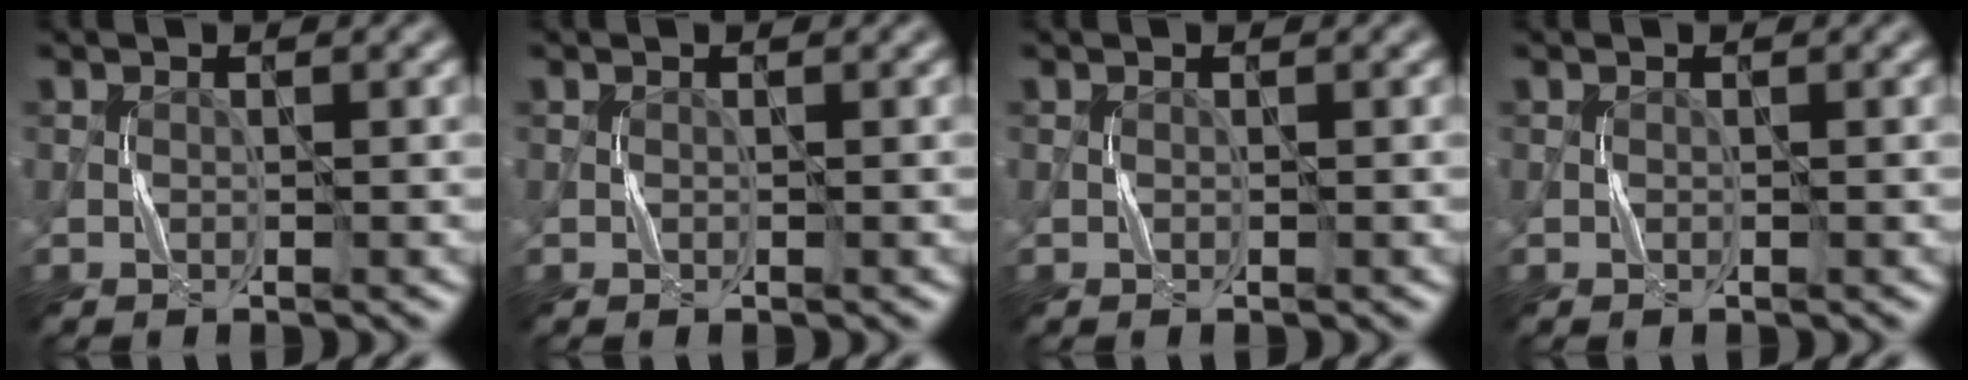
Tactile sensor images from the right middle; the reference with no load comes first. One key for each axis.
{"total": 0.0}
{"total": 0.0}
{"total": 0.0}